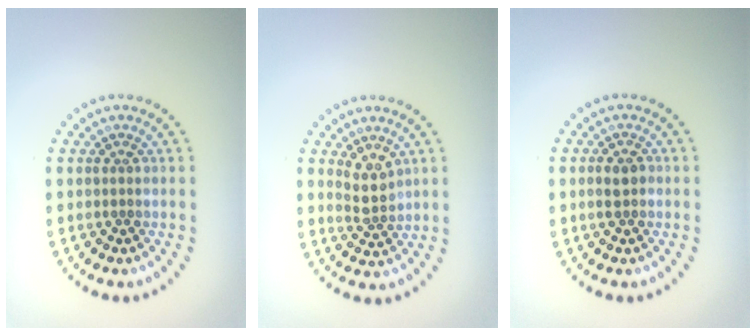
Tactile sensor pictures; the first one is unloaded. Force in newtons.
{"total": 2.5, "press": 2.2, "slide": 1.2}
{"total": 1.7, "press": 1.7, "slide": 0.4}